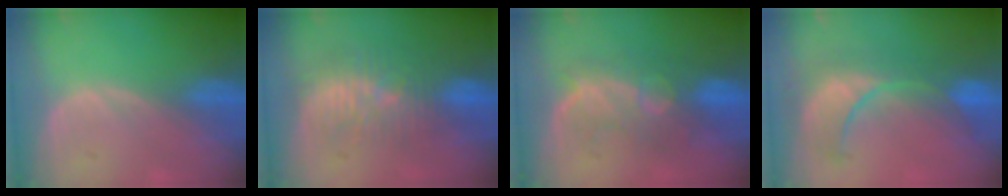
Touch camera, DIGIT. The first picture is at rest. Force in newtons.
{"total": 9.3, "press": 8.7, "slide": 3.4}
{"total": 9.6, "press": 8.5, "slide": 4.6}
{"total": 8.8, "press": 8.8, "slide": 0.5}